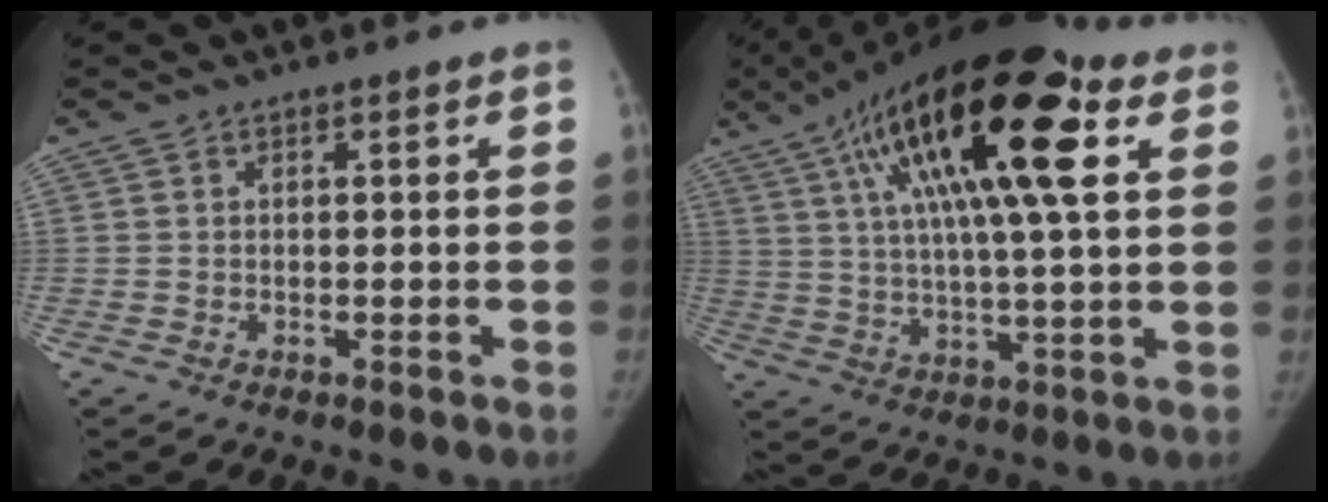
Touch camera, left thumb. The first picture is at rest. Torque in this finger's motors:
{"motor_torque": [0.58, 0.64, 2.67, -0.10, 0.24]}